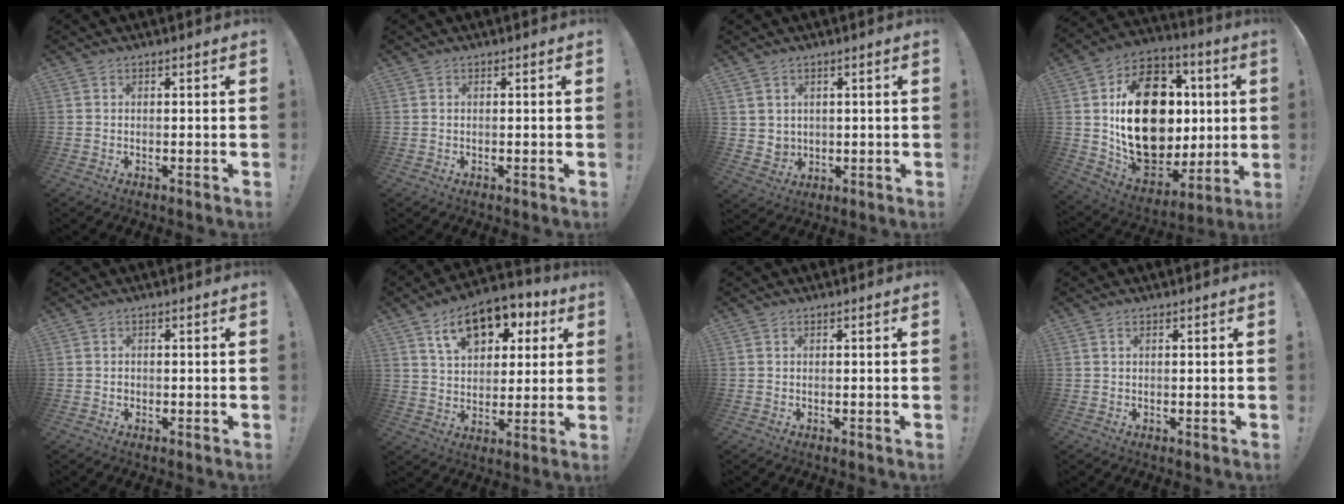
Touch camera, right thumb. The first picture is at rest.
{"total": 0.0}
{"total": 4.4, "force": [2.6, 3.5, 0.9], "torque": [-0.006, -0.016, 0.052]}
{"total": 26.4, "force": [3.3, 19.0, 18.0], "torque": [-0.307, -0.011, 0.093]}
{"total": 0.7, "force": [-0.2, 0.6, -0.1], "torque": [-0.003, 0.005, -0.003]}
{"total": 15.1, "force": [8.0, 9.4, 8.8], "torque": [-0.136, -0.035, 0.145]}
{"total": 0.0}
{"total": 0.9, "force": [0.4, 0.2, 0.8], "torque": [-0.018, 0.003, 0.007]}